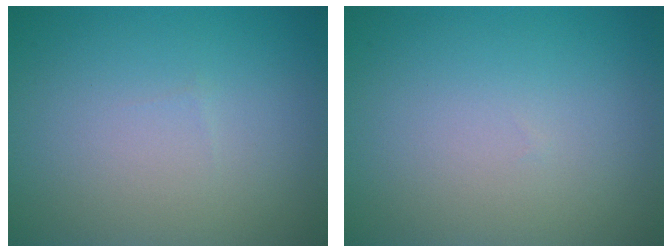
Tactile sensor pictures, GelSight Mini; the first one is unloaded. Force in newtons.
{"total": 0.0}